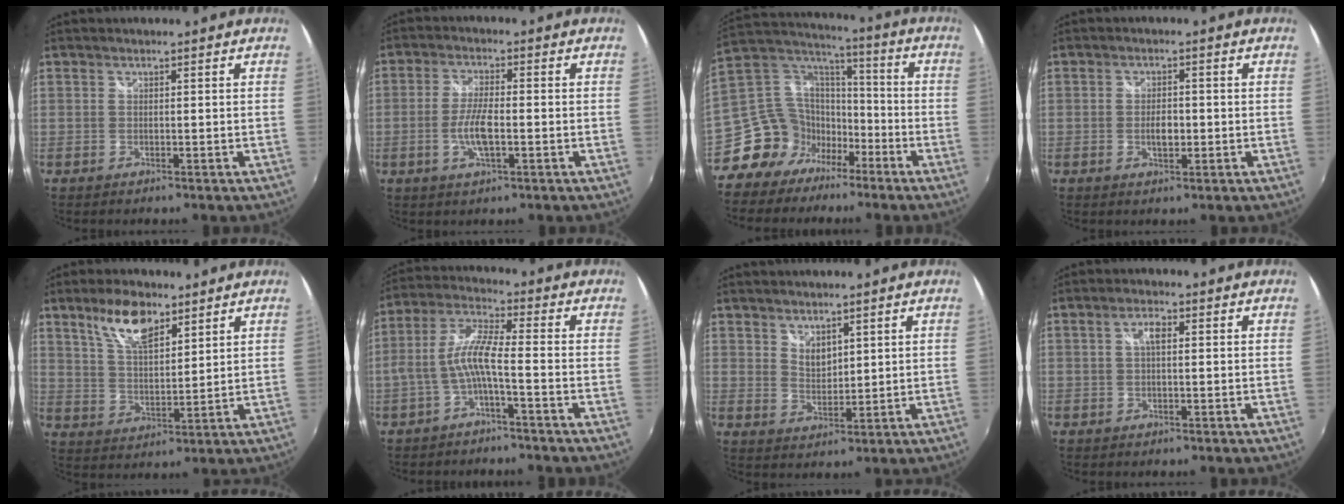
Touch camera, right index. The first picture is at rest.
{"total": 6.1, "force": [-1.6, 1.6, 5.6], "torque": [-0.117, -0.003, -0.031]}
{"total": 13.3, "force": [-8.1, 9.8, 3.8], "torque": [-0.083, 0.045, -0.143]}
{"total": 3.1, "force": [-0.6, 1.7, 2.5], "torque": [-0.044, -0.001, -0.010]}
{"total": 9.4, "force": [6.1, 3.7, 6.1], "torque": [-0.112, 0.011, 0.118]}
{"total": 7.0, "force": [-2.7, 0.7, 6.5], "torque": [-0.153, 0.013, -0.049]}
{"total": 3.8, "force": [2.7, 2.0, 1.6], "torque": [-0.019, -0.001, 0.051]}
{"total": 2.6, "force": [0.5, 1.0, 2.3], "torque": [-0.043, 0.007, 0.005]}